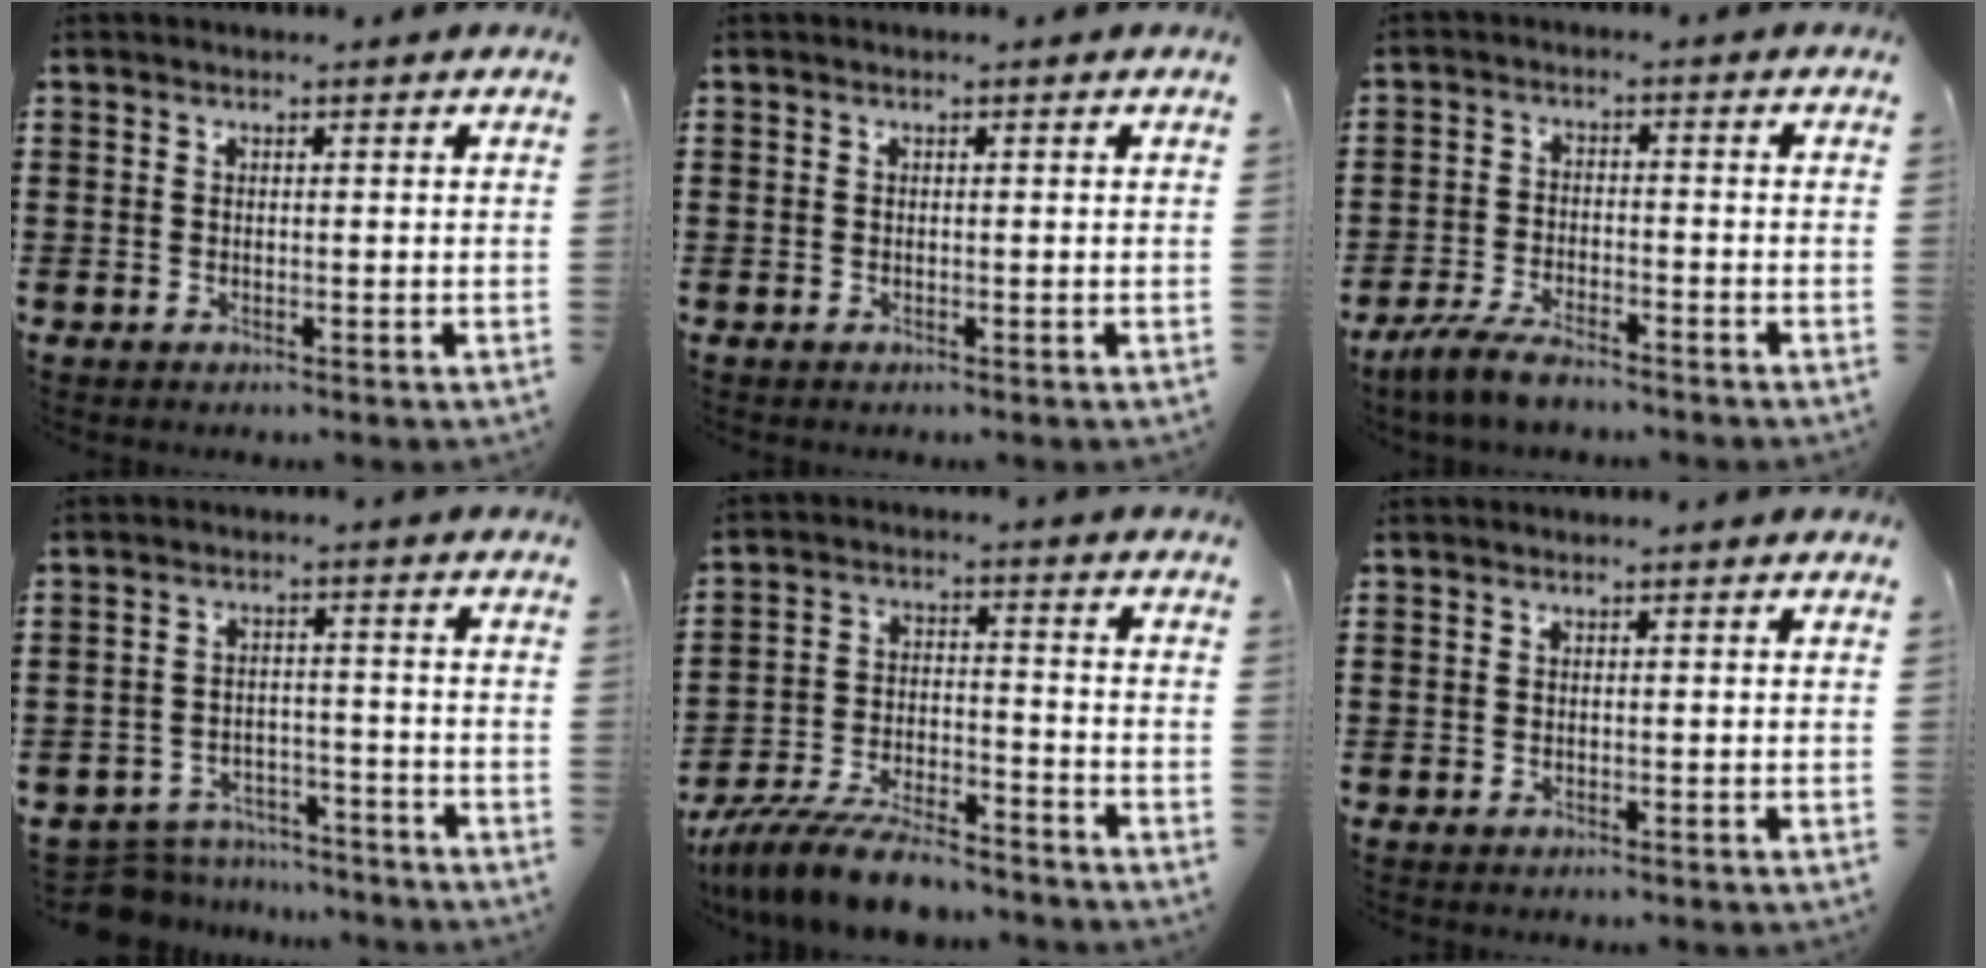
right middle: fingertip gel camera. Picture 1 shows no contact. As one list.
[{"total": 0.0}, {"total": 5.4, "force": [-4.7, 1.3, 2.3], "torque": [-0.056, -0.003, -0.096]}, {"total": 5.9, "force": [-5.8, 0.9, 0.3], "torque": [-0.009, 0.010, -0.118]}, {"total": 9.2, "force": [-8.4, 1.5, 3.5], "torque": [-0.067, 0.017, -0.162]}, {"total": 0.0}]